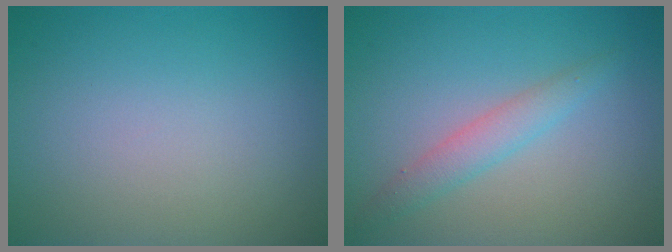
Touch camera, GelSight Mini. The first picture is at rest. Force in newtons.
{"total": 2.3, "press": 2.3, "slide": 0.0}